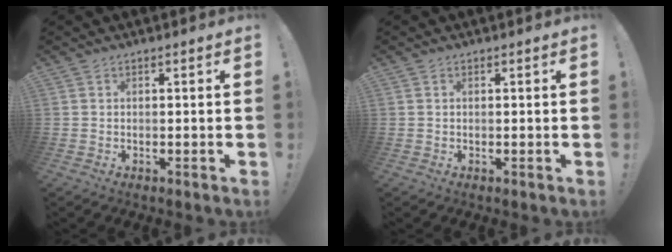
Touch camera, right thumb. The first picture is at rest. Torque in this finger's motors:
{"motor_torque": [-0.05, -0.03, -0.14, 0.21, 0.02]}